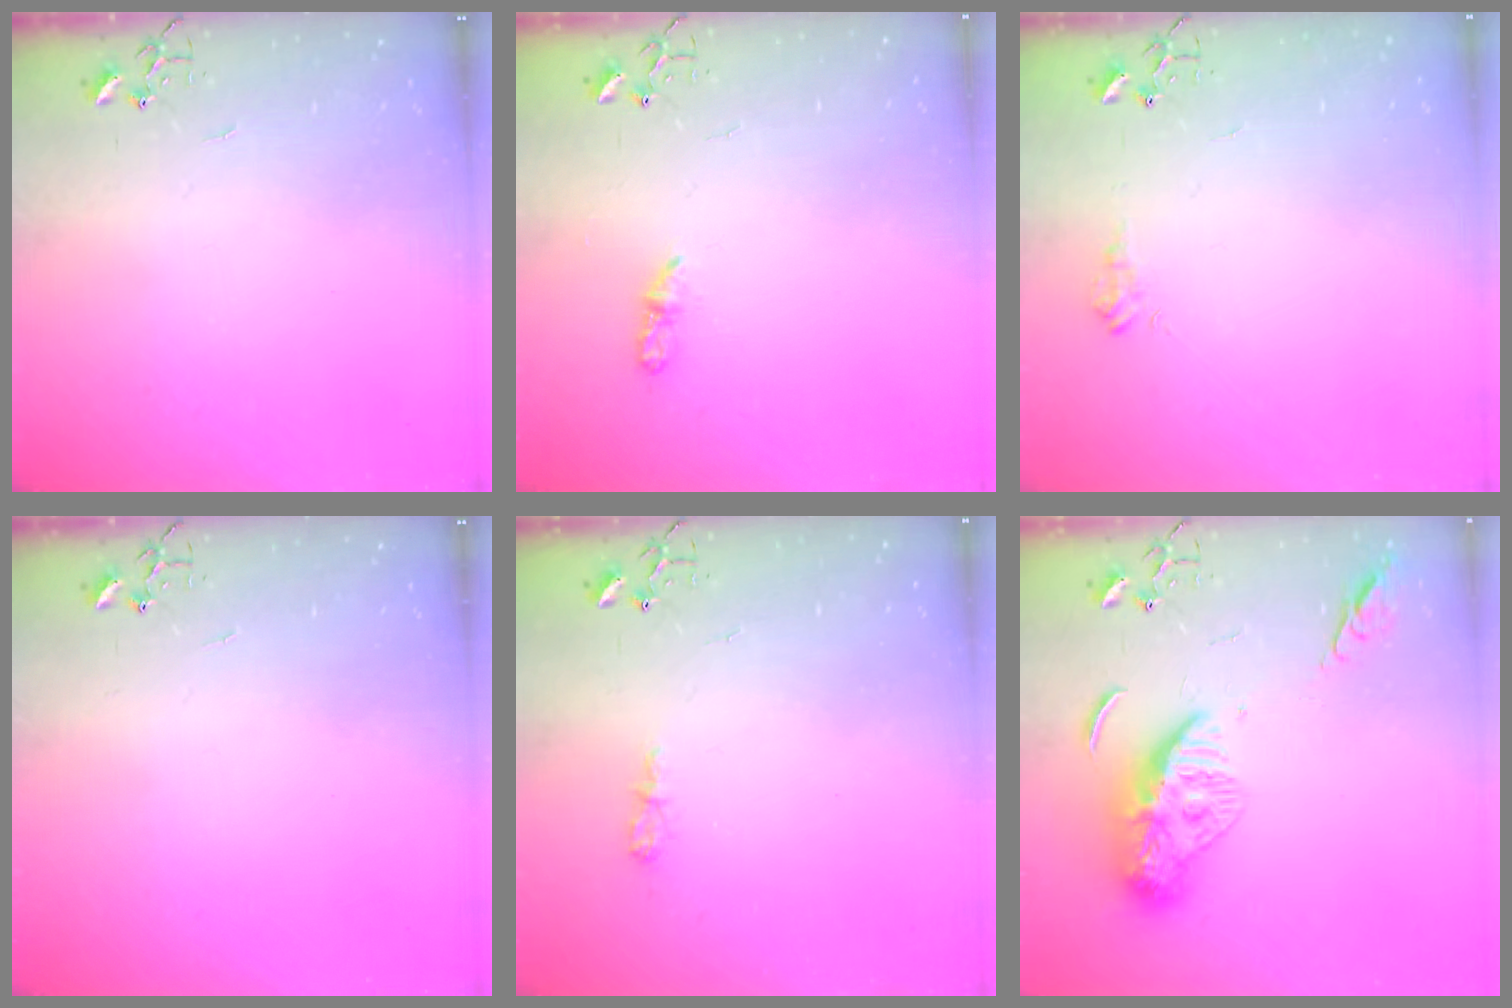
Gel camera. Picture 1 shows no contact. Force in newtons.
{"total": 5.0, "press": 4.9, "slide": 0.6}
{"total": 7.3, "press": 7.3, "slide": 0.8}
{"total": 0.0}
{"total": 3.8, "press": 3.8, "slide": 0.5}
{"total": 13.0, "press": 13.0, "slide": 1.1}